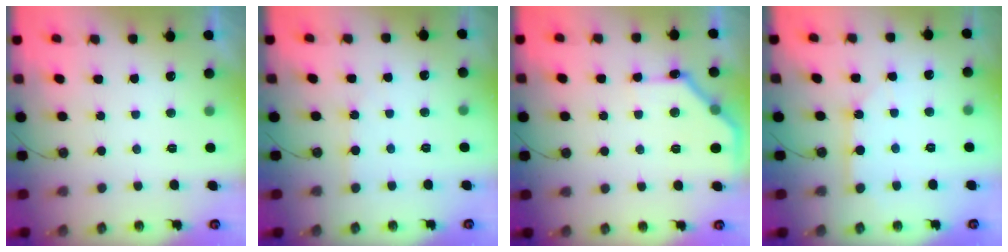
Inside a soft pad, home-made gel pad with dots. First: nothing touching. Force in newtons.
{"total": 2.3, "press": 2.3, "slide": 0.3}
{"total": 12.8, "press": 12.8, "slide": 0.2}
{"total": 3.8, "press": 3.8, "slide": 0.3}